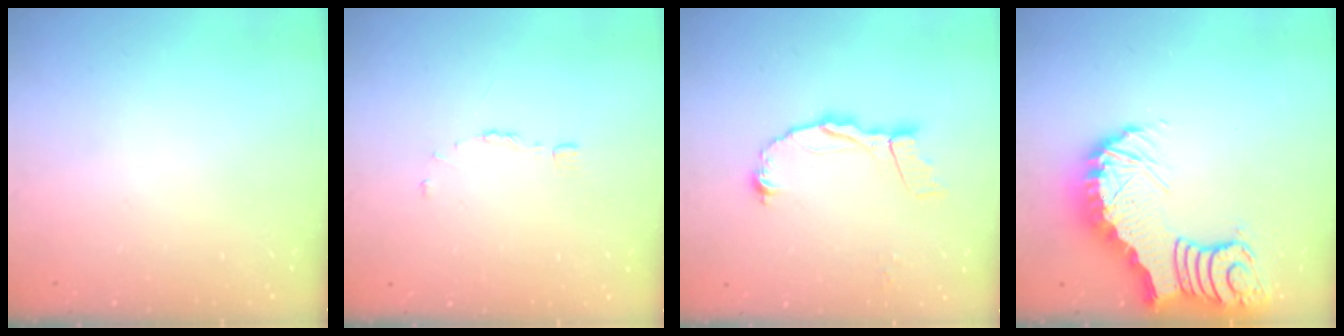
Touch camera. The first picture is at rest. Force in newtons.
{"total": 4.0, "press": 3.9, "slide": 0.4}
{"total": 10.6, "press": 10.4, "slide": 1.7}
{"total": 7.6, "press": 7.5, "slide": 1.2}